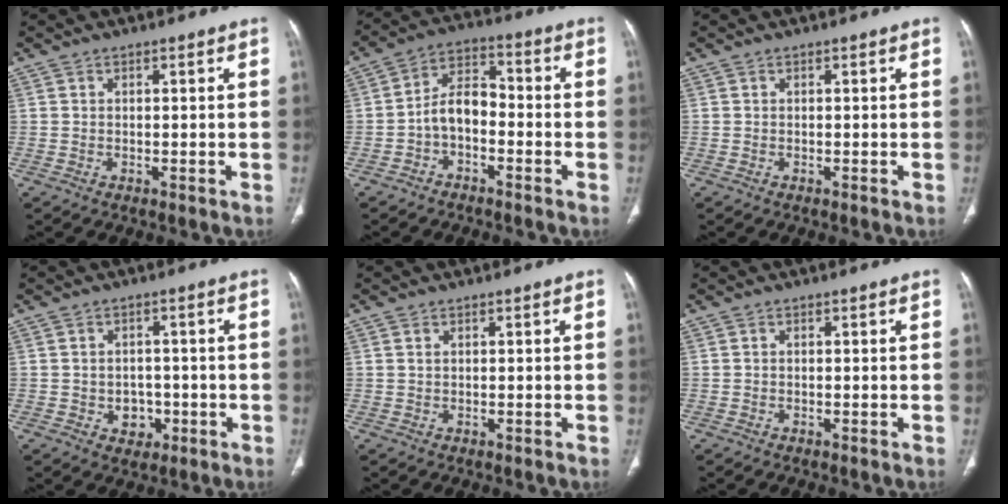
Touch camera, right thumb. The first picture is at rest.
{"total": 7.8, "force": [-2.5, 5.0, 5.4], "torque": [-0.084, 0.042, -0.058]}
{"total": 0.0}
{"total": 4.4, "force": [-1.2, 3.7, 2.0], "torque": [-0.005, 0.008, -0.010]}
{"total": 0.6, "force": [0.3, 0.3, 0.4], "torque": [-0.011, 0.003, 0.007]}
{"total": 0.0}